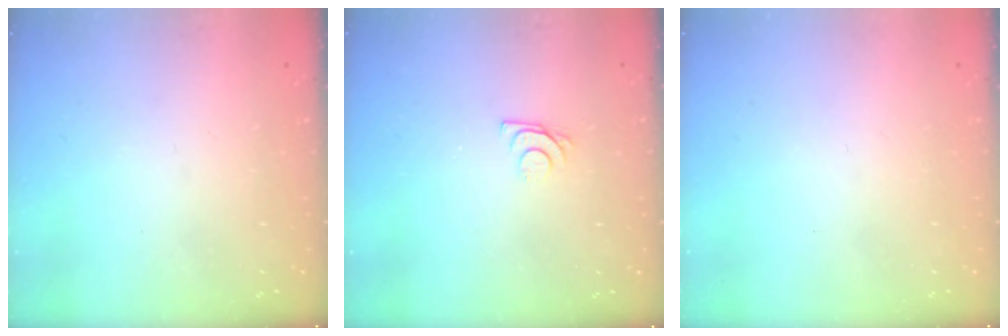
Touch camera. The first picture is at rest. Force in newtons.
{"total": 7.0, "press": 6.9, "slide": 0.6}
{"total": 1.7, "press": 1.7, "slide": 0.1}